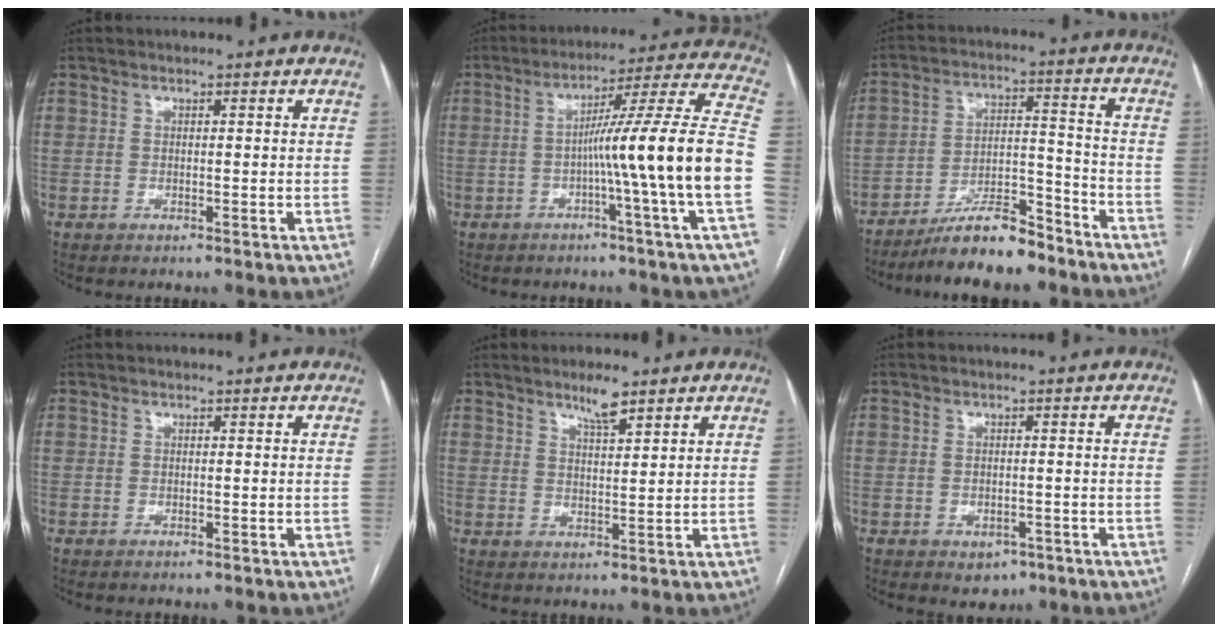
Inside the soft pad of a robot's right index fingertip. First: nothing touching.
{"total": 17.1, "force": [-3.4, -2.9, 16.5], "torque": [-0.230, 0.006, -0.065]}
{"total": 10.5, "force": [-9.0, 2.0, 5.1], "torque": [-0.077, 0.015, -0.157]}
{"total": 0.0}
{"total": 4.0, "force": [3.1, 0.4, 2.4], "torque": [-0.043, -0.004, 0.055]}
{"total": 2.7, "force": [-1.3, 2.0, 1.2], "torque": [-0.006, 0.001, -0.008]}